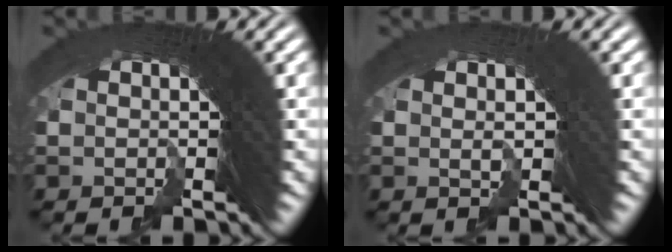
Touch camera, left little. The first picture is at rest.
{"total": 1.4, "force": [0.1, 1.0, 0.9], "torque": [-0.014, 0.001, 0.000]}